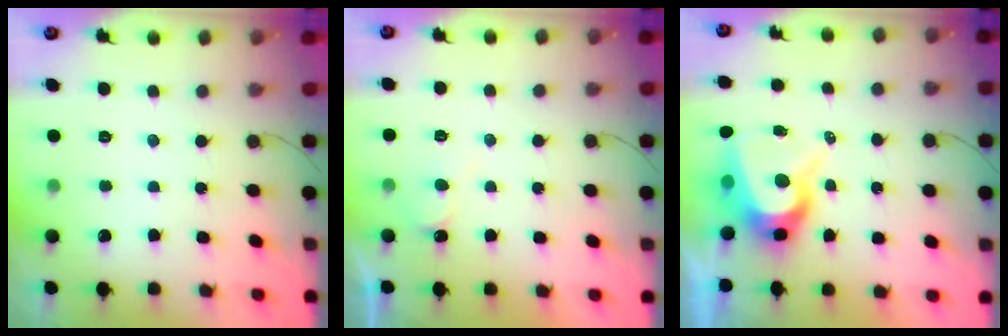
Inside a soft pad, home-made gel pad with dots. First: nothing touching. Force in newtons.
{"total": 5.8, "press": 5.8, "slide": 0.5}
{"total": 8.8, "press": 8.8, "slide": 0.9}